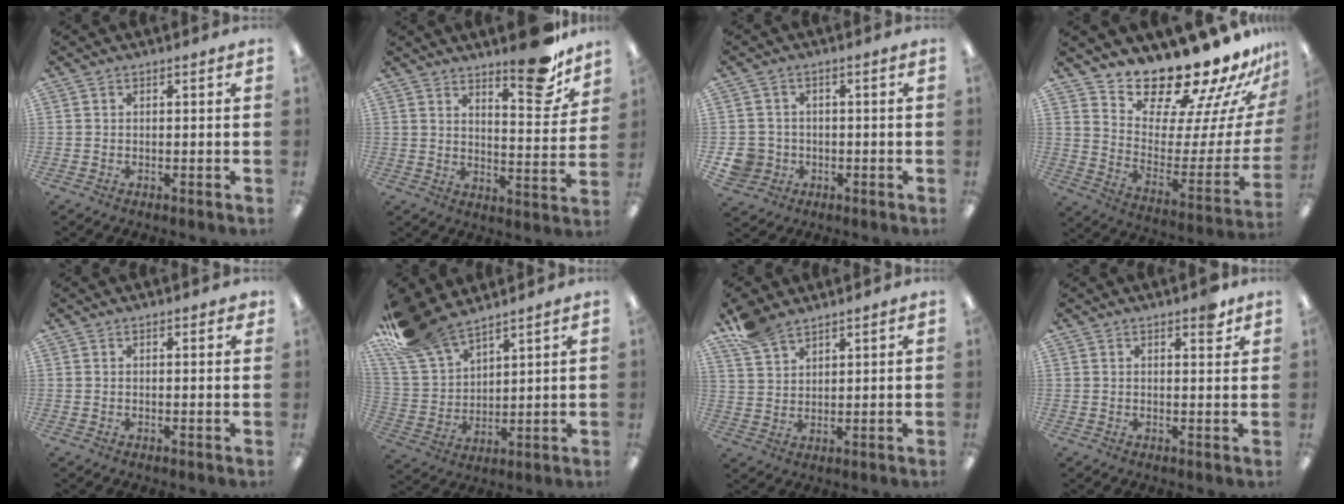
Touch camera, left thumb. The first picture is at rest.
{"total": 13.6, "force": [10.5, 4.3, 7.5], "torque": [-0.078, -0.081, 0.173]}
{"total": 5.6, "force": [-1.4, 5.3, 1.3], "torque": [-0.034, 0.012, -0.024]}
{"total": 18.0, "force": [16.5, 4.2, 5.7], "torque": [-0.091, -0.148, 0.277]}
{"total": 1.0, "force": [0.8, 0.4, 0.5], "torque": [0.006, -0.004, 0.011]}
{"total": 15.3, "force": [12.7, 5.9, 6.2], "torque": [-0.161, -0.064, 0.238]}
{"total": 7.7, "force": [6.3, 3.4, 2.9], "torque": [-0.074, -0.021, 0.122]}
{"total": 3.8, "force": [2.7, 1.4, 2.3], "torque": [-0.019, -0.011, 0.042]}